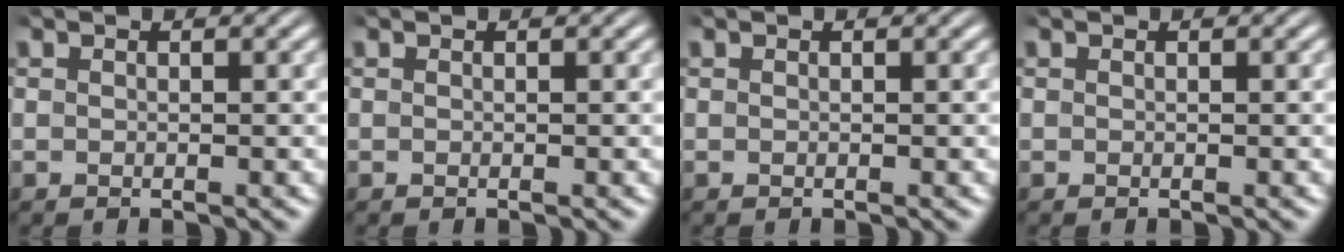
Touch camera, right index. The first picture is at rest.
{"total": 0.0}
{"total": 0.0}
{"total": 0.0}